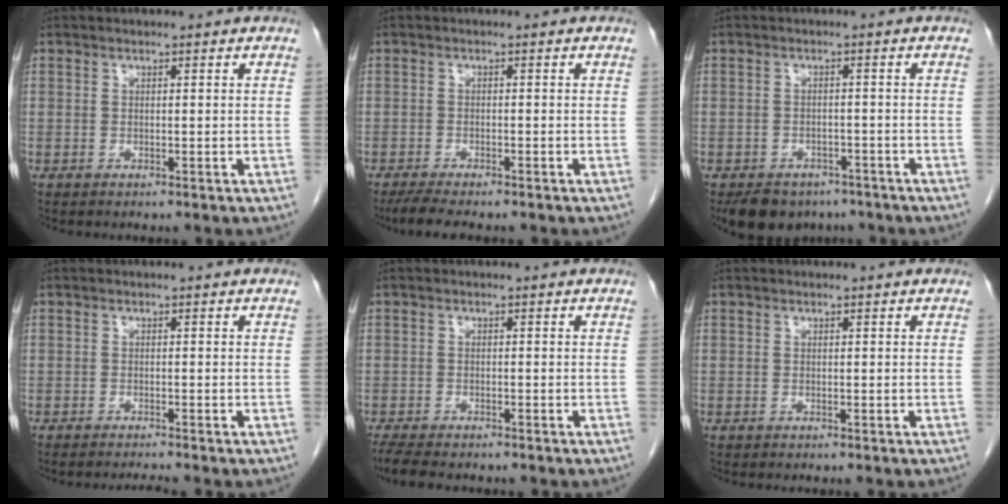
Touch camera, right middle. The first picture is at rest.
{"total": 4.6, "force": [-3.8, 0.6, 2.5], "torque": [-0.044, -0.013, -0.060]}
{"total": 6.9, "force": [-5.3, 4.0, 1.7], "torque": [-0.022, 0.001, -0.075]}
{"total": 2.2, "force": [-2.0, -0.7, 0.6], "torque": [-0.010, -0.007, -0.034]}
{"total": 5.8, "force": [-4.9, 1.3, 2.8], "torque": [-0.052, -0.016, -0.079]}
{"total": 0.0}